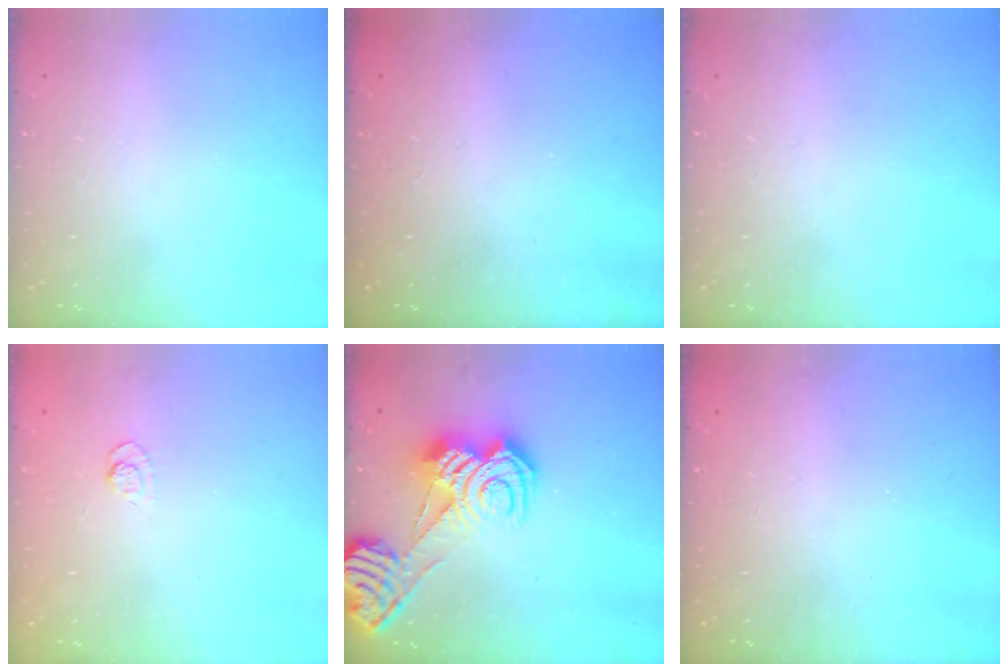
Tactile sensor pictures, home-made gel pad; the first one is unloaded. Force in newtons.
{"total": 2.3, "press": 2.2, "slide": 0.8}
{"total": 0.0}
{"total": 3.6, "press": 3.3, "slide": 1.4}
{"total": 12.3, "press": 12.2, "slide": 1.2}
{"total": 2.3, "press": 2.2, "slide": 0.8}